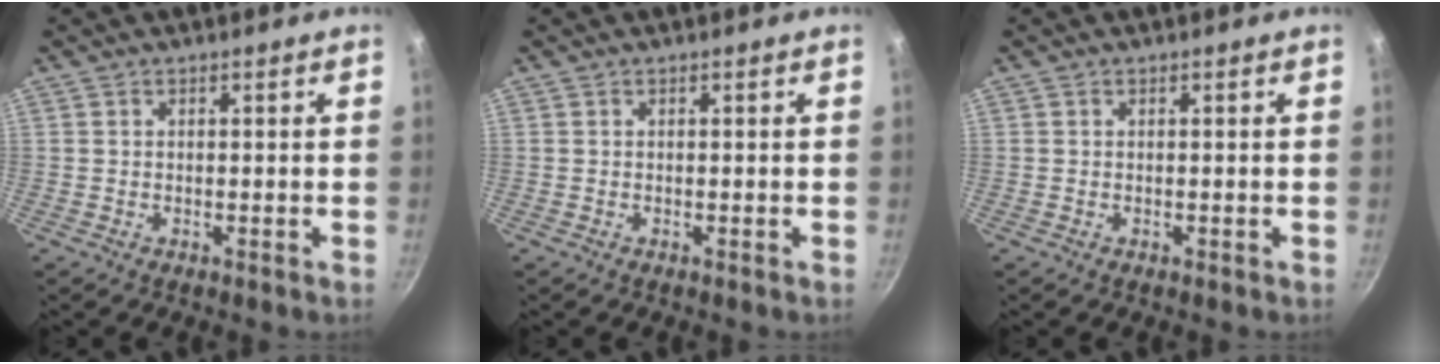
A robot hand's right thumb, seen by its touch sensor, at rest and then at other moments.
{"total": 0.0}
{"total": 0.0}